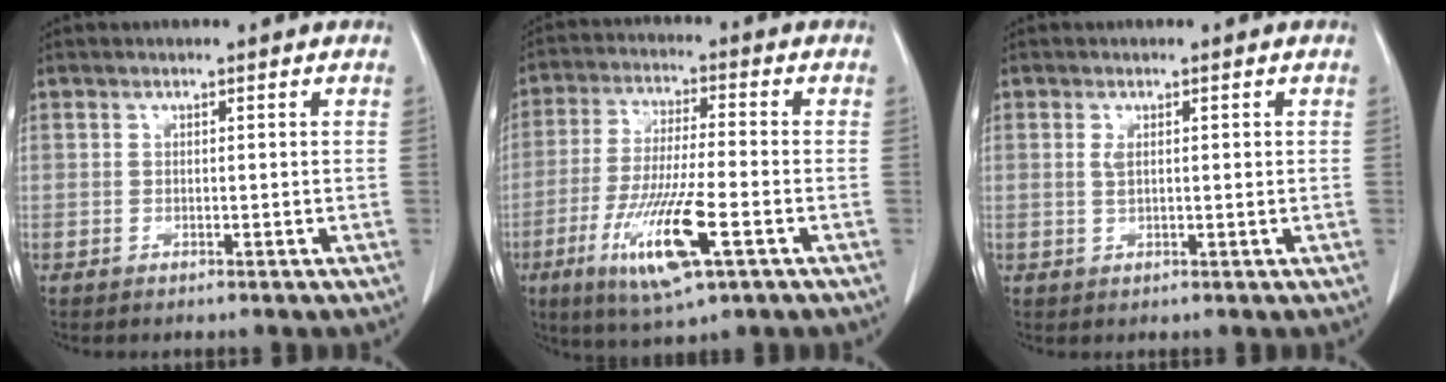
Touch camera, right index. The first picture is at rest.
{"total": 13.0, "force": [-5.1, 1.5, 11.9], "torque": [-0.236, -0.027, -0.089]}
{"total": 1.9, "force": [0.4, 0.8, 1.7], "torque": [-0.034, 0.004, 0.010]}